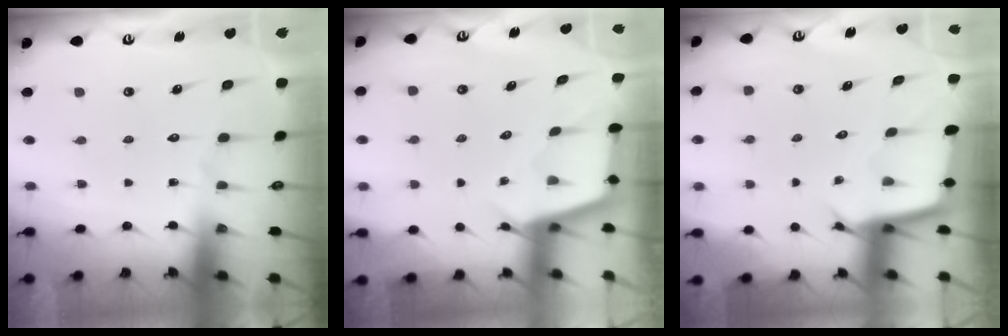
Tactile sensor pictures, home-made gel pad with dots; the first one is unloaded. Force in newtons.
{"total": 3.0, "press": 3.0, "slide": 0.3}
{"total": 2.5, "press": 2.5, "slide": 0.1}